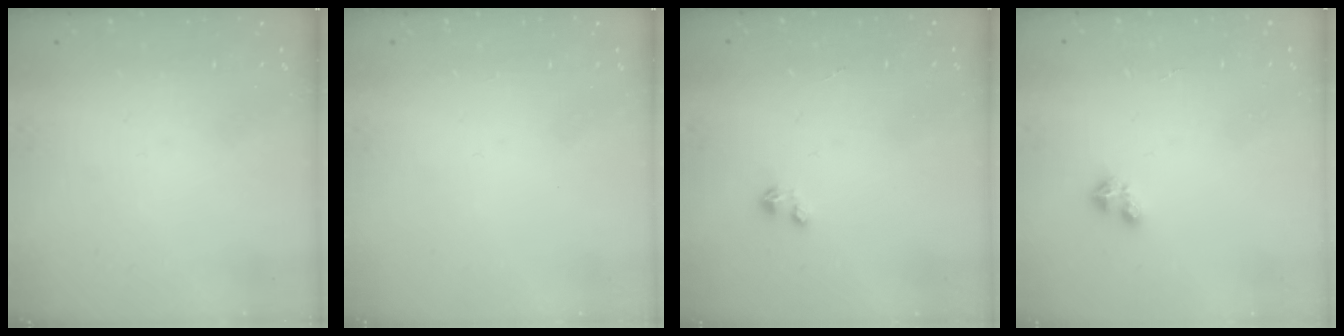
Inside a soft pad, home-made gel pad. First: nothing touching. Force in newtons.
{"total": 0.0}
{"total": 0.0}
{"total": 2.4, "press": 2.4, "slide": 0.5}